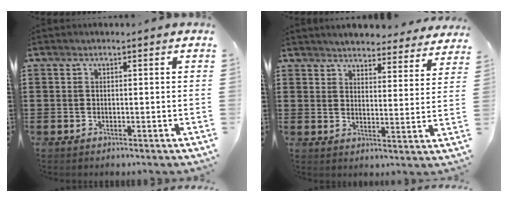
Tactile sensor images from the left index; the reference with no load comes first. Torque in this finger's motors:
{"motor_torque": [2.14, 0.00, 0.48, 0.10]}